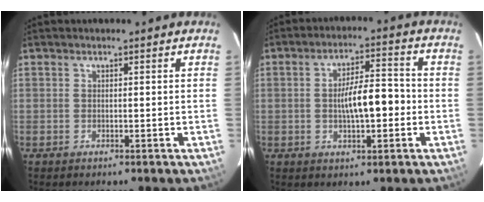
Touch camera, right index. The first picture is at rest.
{"total": 7.7, "force": [-0.9, 2.3, 7.3], "torque": [-0.130, 0.017, -0.016]}